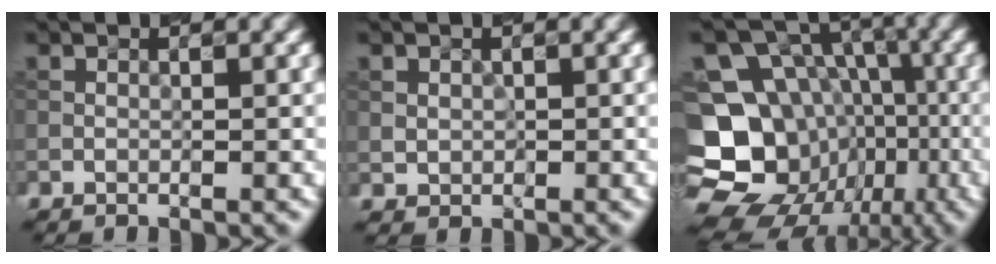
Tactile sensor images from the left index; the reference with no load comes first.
{"total": 0.9, "force": [0.2, 0.8, 0.3], "torque": [-0.005, -0.002, 0.008]}
{"total": 18.1, "force": [-6.1, 15.8, 6.5], "torque": [-0.143, -0.005, -0.094]}